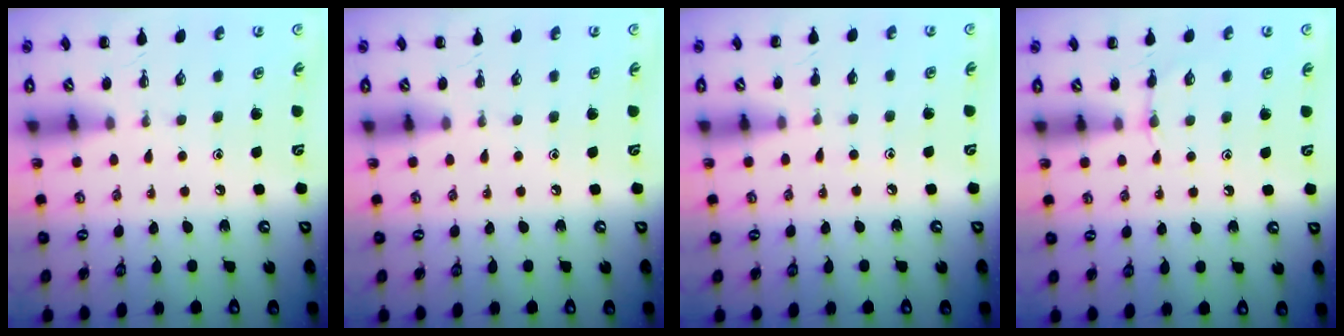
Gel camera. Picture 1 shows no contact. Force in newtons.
{"total": 0.0}
{"total": 4.9, "press": 4.6, "slide": 1.6}
{"total": 3.6, "press": 3.4, "slide": 1.4}